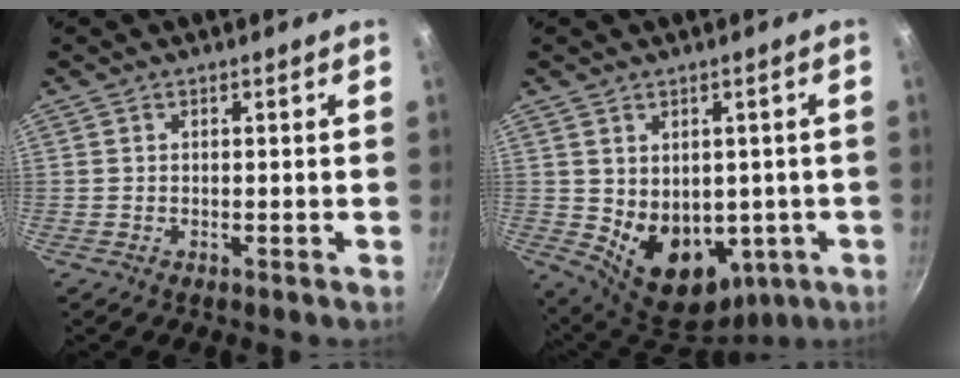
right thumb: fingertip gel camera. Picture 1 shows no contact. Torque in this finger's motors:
{"motor_torque": [-0.16, 0.95, 0.56, 0.53, 0.11]}